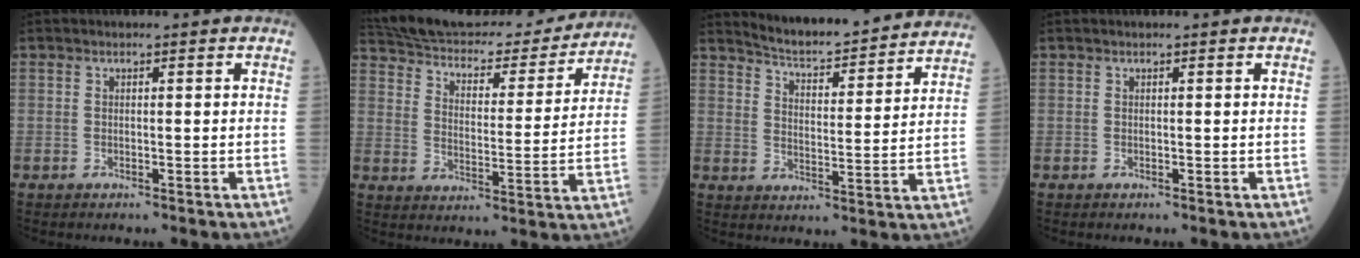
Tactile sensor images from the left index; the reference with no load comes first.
{"total": 23.8, "force": [22.1, 5.2, 7.1], "torque": [-0.123, -0.016, 0.303]}
{"total": 16.5, "force": [15.7, 1.4, 4.8], "torque": [-0.072, -0.019, 0.206]}
{"total": 0.0}